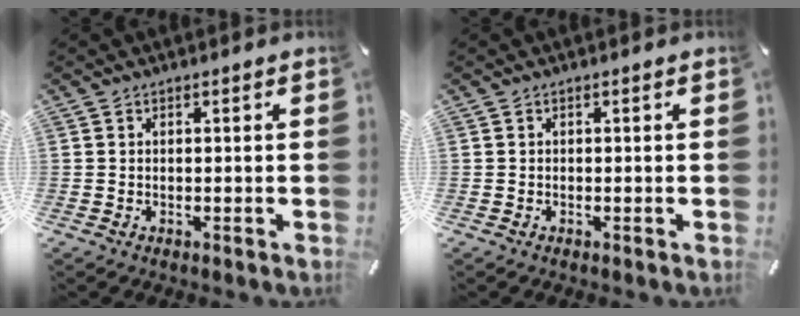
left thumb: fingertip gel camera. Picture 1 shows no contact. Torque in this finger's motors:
{"motor_torque": [0.00, 0.00, 0.01, -0.01, 0.00]}